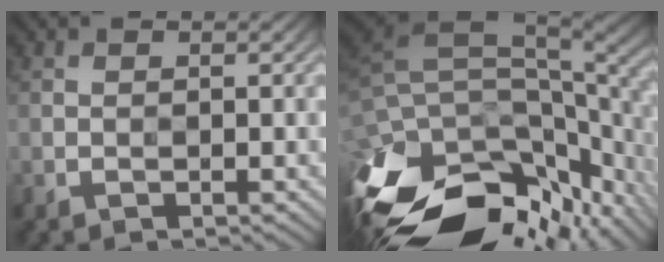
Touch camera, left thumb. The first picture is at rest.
{"total": 17.3, "force": [-6.6, 9.6, 12.8], "torque": [-0.234, -0.019, -0.073]}